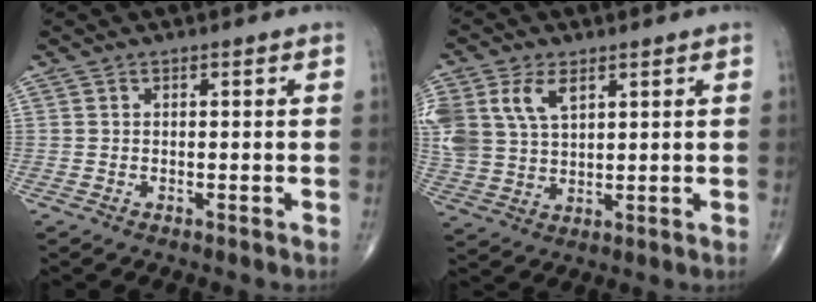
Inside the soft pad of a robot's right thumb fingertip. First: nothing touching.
{"total": 12.1, "force": [4.9, 7.6, 8.0], "torque": [-0.187, -0.004, 0.104]}